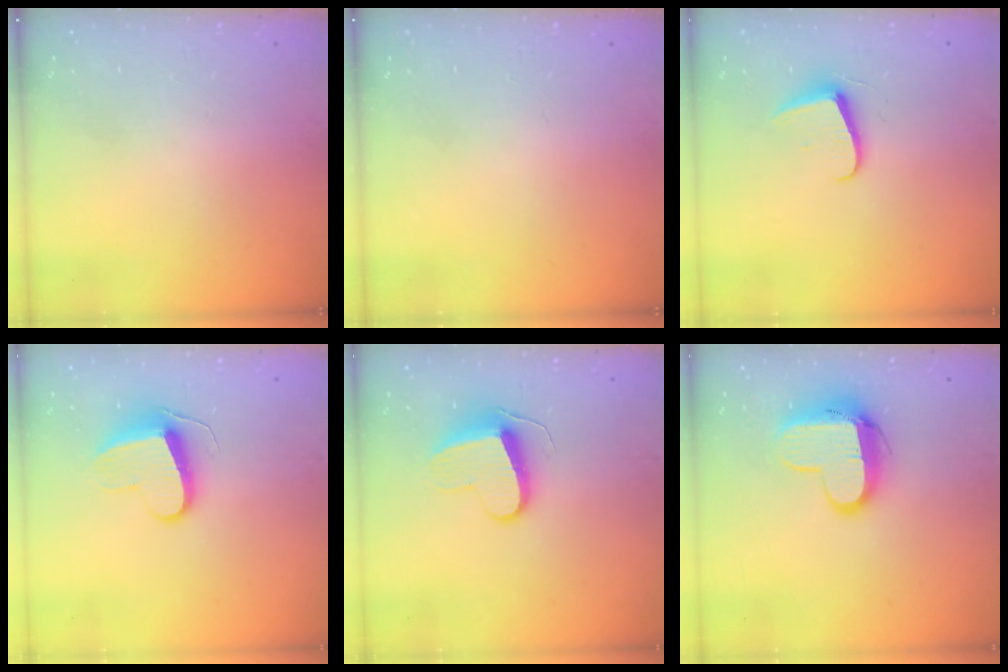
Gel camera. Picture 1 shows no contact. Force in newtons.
{"total": 0.0}
{"total": 6.8, "press": 6.8, "slide": 0.7}
{"total": 9.7, "press": 9.7, "slide": 0.6}
{"total": 9.7, "press": 9.7, "slide": 0.6}
{"total": 11.2, "press": 11.2, "slide": 1.1}